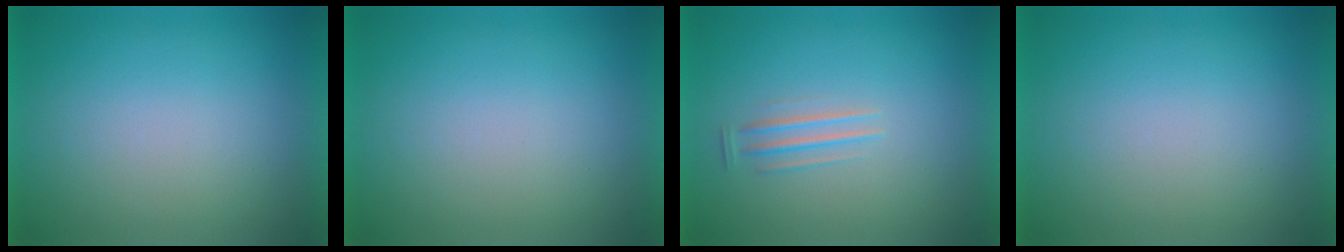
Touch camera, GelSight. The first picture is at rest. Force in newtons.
{"total": 1.2}
{"total": 1.2}
{"total": 0.0}